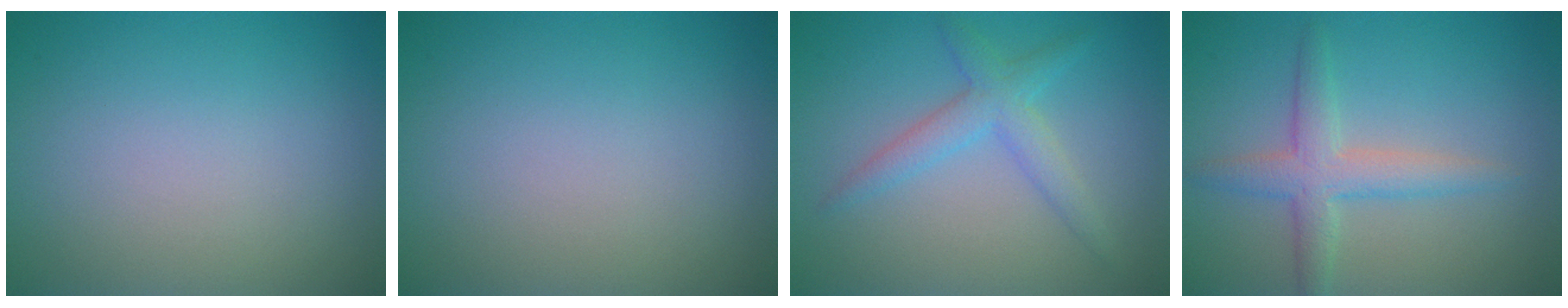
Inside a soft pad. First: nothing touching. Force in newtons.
{"total": 0.0}
{"total": 3.0, "press": 3.0, "slide": 0.0}
{"total": 3.4, "press": 3.4, "slide": 0.2}